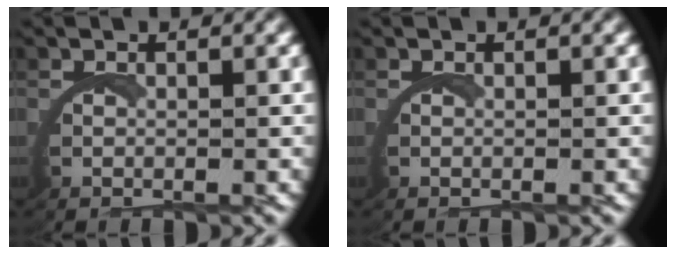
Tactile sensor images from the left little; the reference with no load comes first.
{"total": 0.0}